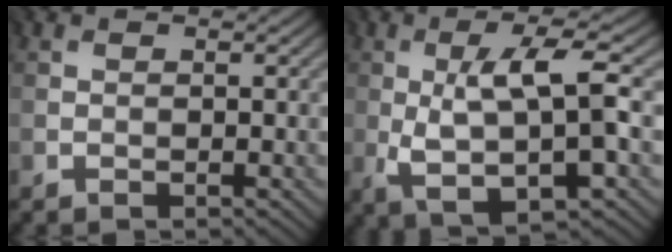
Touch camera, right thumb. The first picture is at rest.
{"total": 8.3, "force": [-0.5, 2.0, 8.0], "torque": [-0.148, 0.007, -0.006]}